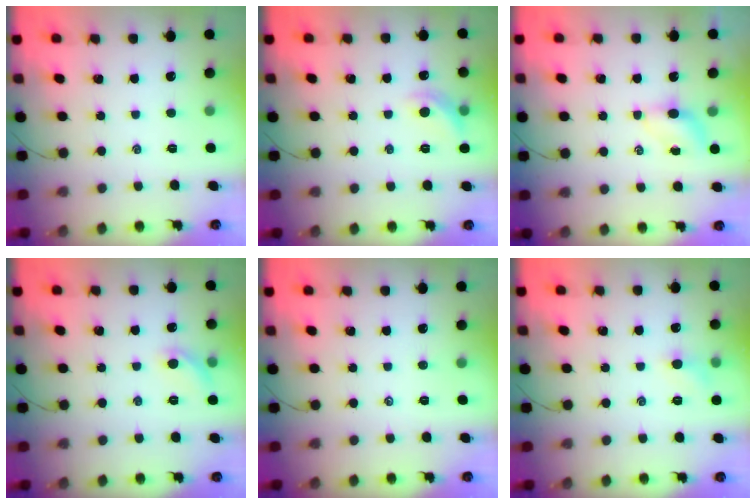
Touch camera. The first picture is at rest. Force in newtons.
{"total": 7.6, "press": 7.5, "slide": 1.1}
{"total": 4.0, "press": 3.9, "slide": 1.2}
{"total": 6.3, "press": 6.2, "slide": 1.2}
{"total": 0.0}
{"total": 5.4, "press": 5.1, "slide": 1.5}